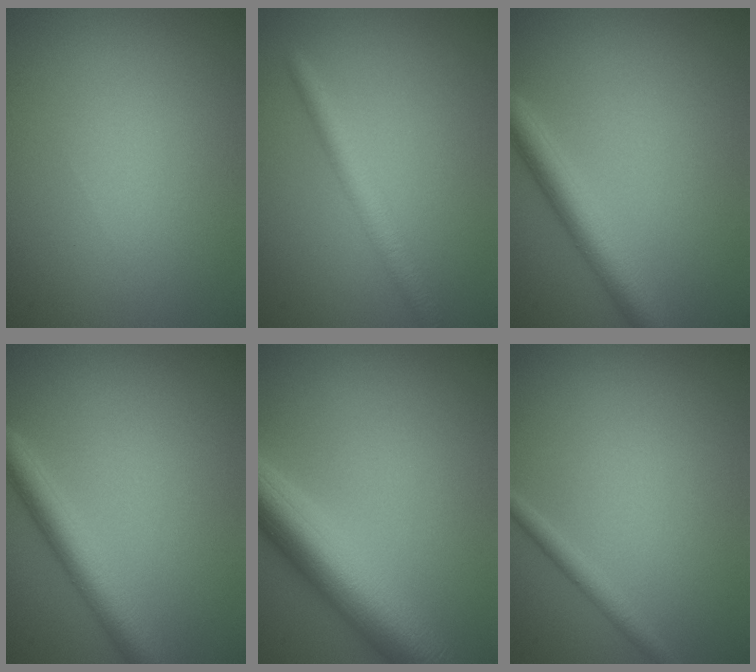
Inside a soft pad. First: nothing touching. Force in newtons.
{"total": 2.6, "press": 2.6, "slide": 0.1}
{"total": 3.7, "press": 3.7, "slide": 0.1}
{"total": 3.7, "press": 3.7, "slide": 0.1}
{"total": 8.4, "press": 8.4, "slide": 0.2}
{"total": 1.4, "press": 1.4, "slide": 0.1}